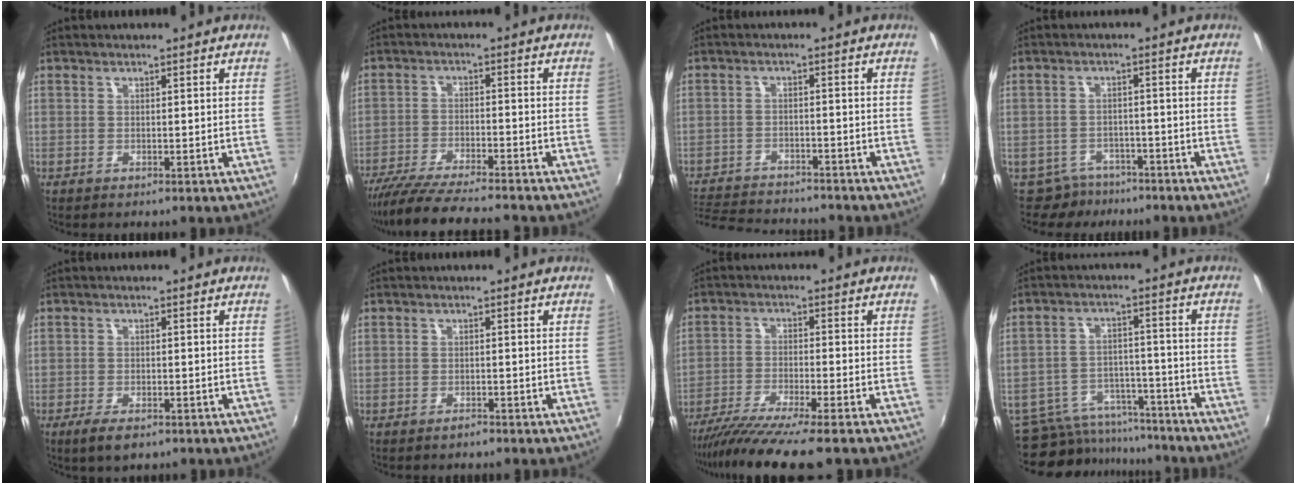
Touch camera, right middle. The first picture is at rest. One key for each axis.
{"total": 13.9, "fx": -12.4, "fy": 0.9, "fz": 6.2, "tx": -0.133, "ty": -0.026, "tz": -0.207}
{"total": 13.3, "fx": -12.0, "fy": 3.3, "fz": 4.6, "tx": -0.116, "ty": -0.012, "tz": -0.188}
{"total": 5.6, "fx": -4.6, "fy": 3.2, "fz": -0.1, "tx": -0.012, "ty": 0.007, "tz": -0.075}
{"total": 4.5, "fx": -3.0, "fy": 1.7, "fz": 3.0, "tx": -0.071, "ty": -0.016, "tz": -0.054}
{"total": 1.2, "fx": -1.1, "fy": 0.5, "fz": 0.2, "tx": -0.005, "ty": -0.001, "tz": -0.020}
{"total": 10.8, "fx": -8.9, "fy": -0.4, "fz": 6.0, "tx": -0.129, "ty": -0.038, "tz": -0.153}
{"total": 14.0, "fx": -12.2, "fy": 5.9, "fz": 3.3, "tx": -0.086, "ty": 0.021, "tz": -0.168}